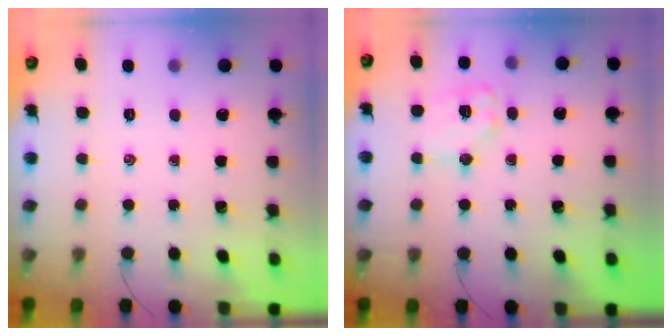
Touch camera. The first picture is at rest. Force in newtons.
{"total": 10.3, "press": 10.2, "slide": 1.4}